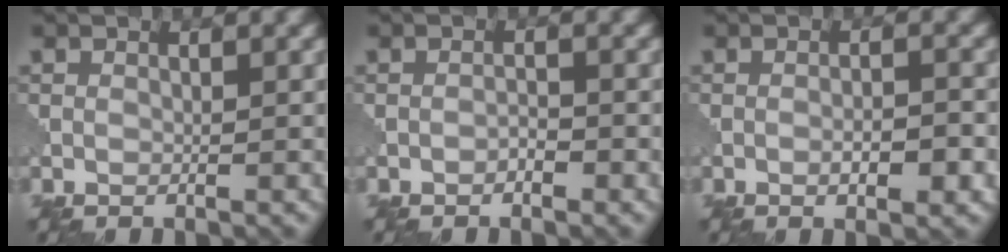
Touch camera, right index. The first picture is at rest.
{"total": 0.9, "force": [-0.5, 0.3, 0.6], "torque": [-0.011, 0.002, -0.010]}
{"total": 2.7, "force": [-0.9, 0.6, 2.5], "torque": [-0.038, 0.005, -0.015]}